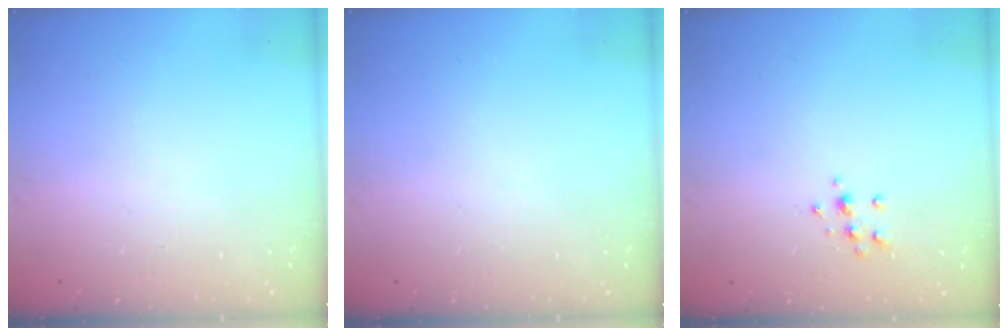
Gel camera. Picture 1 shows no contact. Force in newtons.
{"total": 0.0}
{"total": 8.5, "press": 8.4, "slide": 0.8}